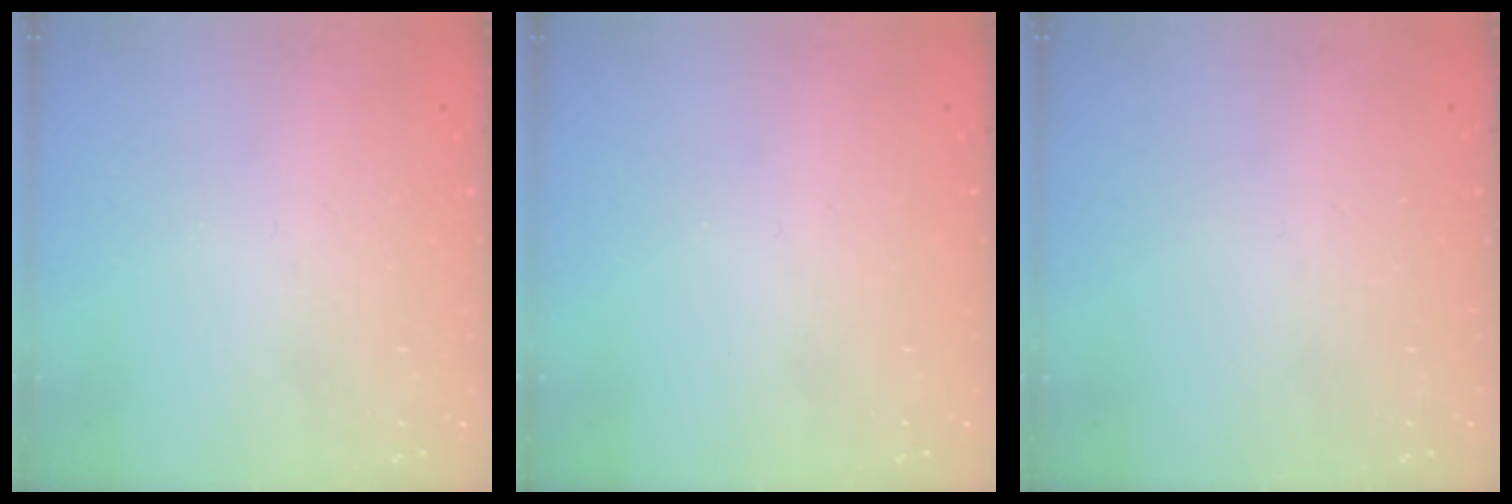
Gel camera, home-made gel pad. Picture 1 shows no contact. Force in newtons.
{"total": 0.0}
{"total": 0.0}